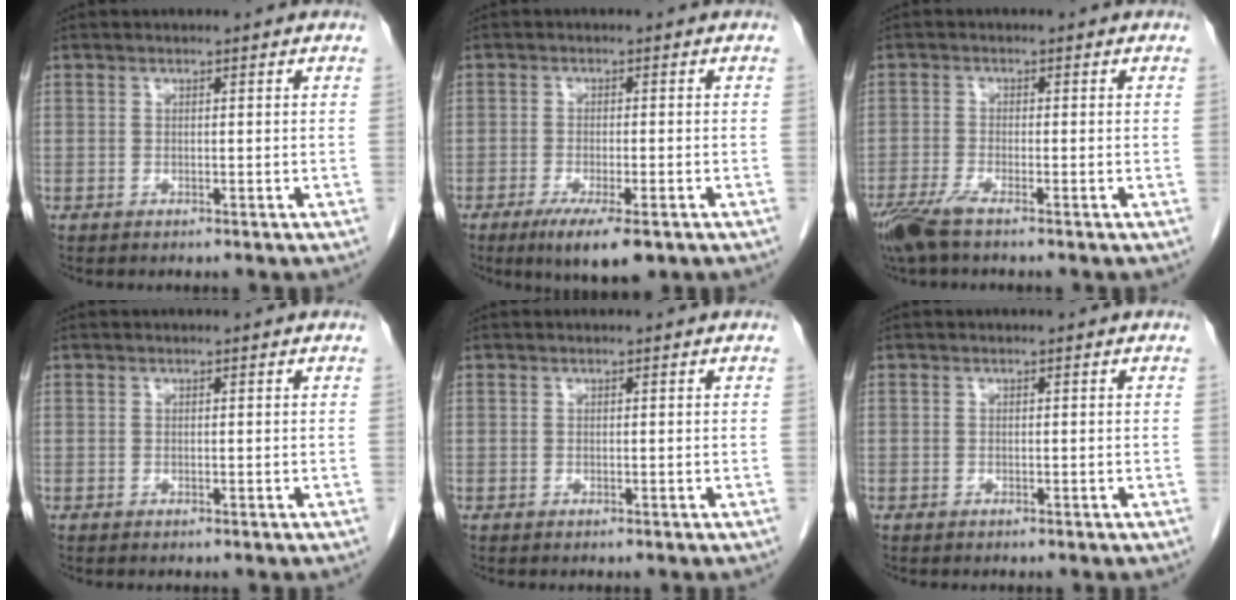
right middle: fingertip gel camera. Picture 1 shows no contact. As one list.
[{"total": 7.3, "force": [-4.4, 1.5, 5.6], "torque": [-0.088, -0.016, -0.066]}, {"total": 4.6, "force": [-3.3, 0.5, 3.2], "torque": [-0.069, -0.013, -0.067]}, {"total": 0.0}, {"total": 0.0}, {"total": 0.0}]